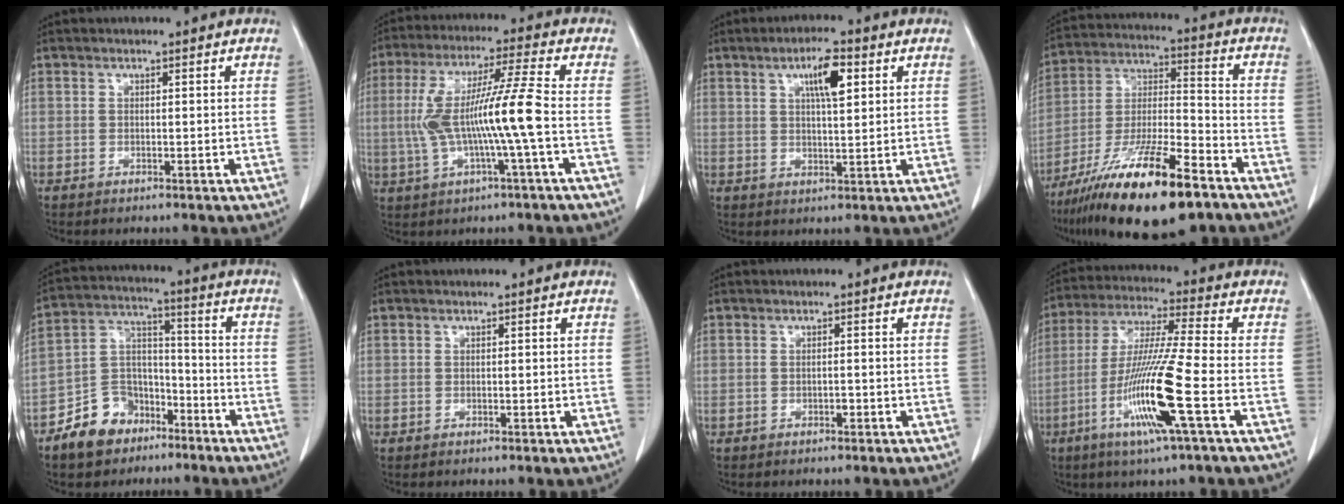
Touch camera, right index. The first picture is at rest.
{"total": 12.2, "force": [-1.3, -0.5, 12.1], "torque": [-0.243, 0.014, -0.025]}
{"total": 6.2, "force": [2.5, 1.3, 5.5], "torque": [-0.095, 0.004, 0.041]}
{"total": 21.1, "force": [-13.7, 4.0, 15.5], "torque": [-0.281, -0.026, -0.240]}
{"total": 10.4, "force": [-6.9, 7.1, 3.3], "torque": [-0.068, 0.029, -0.122]}
{"total": 0.0}
{"total": 0.7, "force": [-0.3, 0.2, 0.6], "torque": [-0.012, 0.000, -0.003]}
{"total": 14.5, "force": [-5.0, -1.0, 13.6], "torque": [-0.278, -0.022, -0.101]}